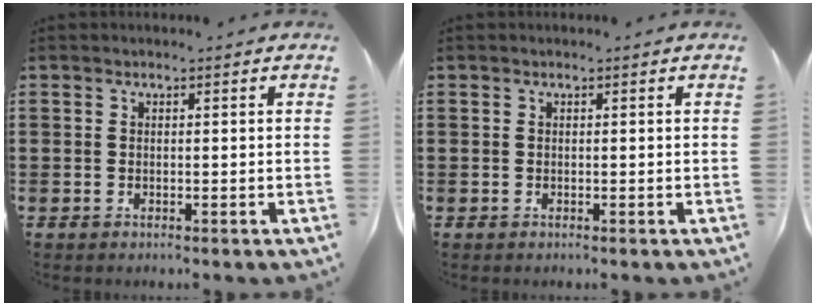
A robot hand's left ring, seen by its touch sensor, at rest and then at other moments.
{"total": 0.0}